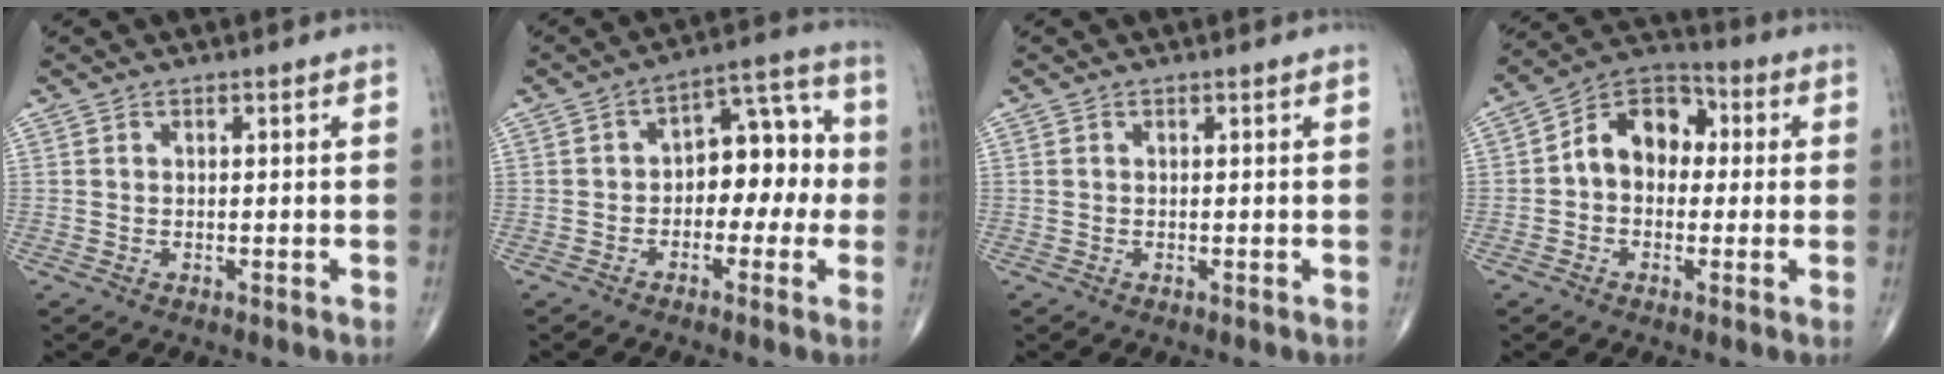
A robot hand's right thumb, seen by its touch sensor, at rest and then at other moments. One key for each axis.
{"total": 10.8, "fx": -1.0, "fy": 6.7, "fz": 8.3, "tx": -0.071, "ty": 0.044, "tz": -0.027}
{"total": 0.0}
{"total": 10.9, "fx": 0.6, "fy": 7.9, "fz": 7.5, "tx": -0.090, "ty": 0.036, "tz": -0.008}